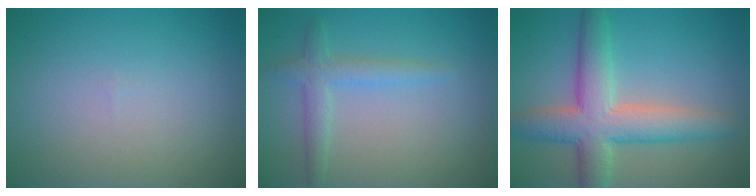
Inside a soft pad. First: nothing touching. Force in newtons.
{"total": 2.4, "press": 2.4, "slide": 0.1}
{"total": 6.9, "press": 6.9, "slide": 0.5}